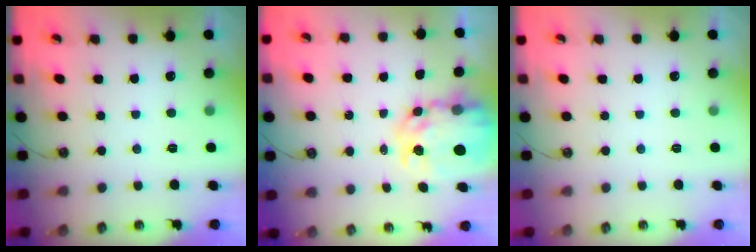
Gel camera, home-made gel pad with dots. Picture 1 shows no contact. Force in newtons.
{"total": 10.8, "press": 10.7, "slide": 1.0}
{"total": 0.0}